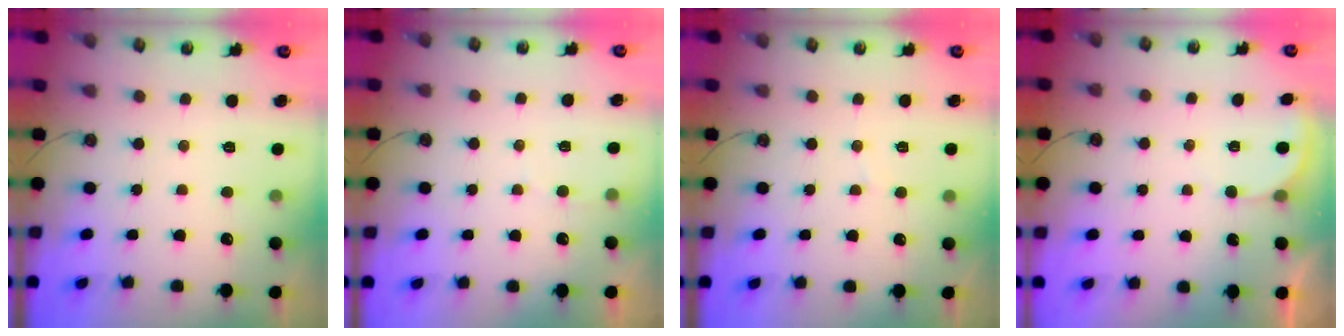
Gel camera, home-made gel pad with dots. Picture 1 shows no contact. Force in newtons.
{"total": 2.8, "press": 2.8, "slide": 0.2}
{"total": 2.9, "press": 2.9, "slide": 0.2}
{"total": 2.5, "press": 2.5, "slide": 0.3}